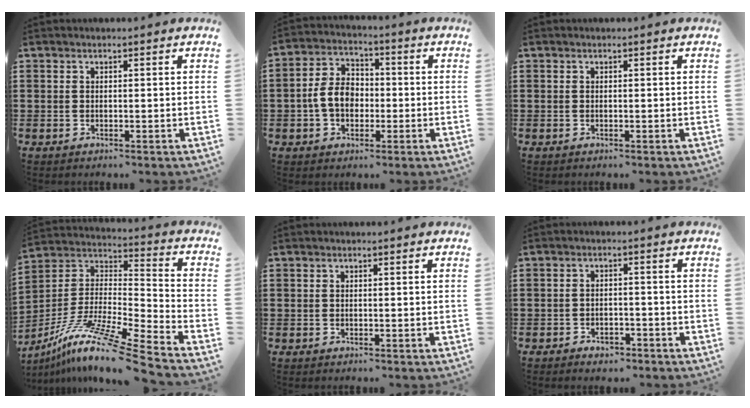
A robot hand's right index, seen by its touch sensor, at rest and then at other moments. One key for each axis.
{"total": 6.8, "fx": -1.1, "fy": 4.9, "fz": 4.5, "tx": -0.110, "ty": 0.007, "tz": -0.025}
{"total": 0.0}
{"total": 12.0, "fx": -9.5, "fy": -0.3, "fz": 7.4, "tx": -0.145, "ty": -0.001, "tz": -0.189}
{"total": 0.0}
{"total": 2.2, "fx": -2.0, "fy": 0.9, "fz": 0.5, "tx": -0.014, "ty": 0.000, "tz": -0.040}